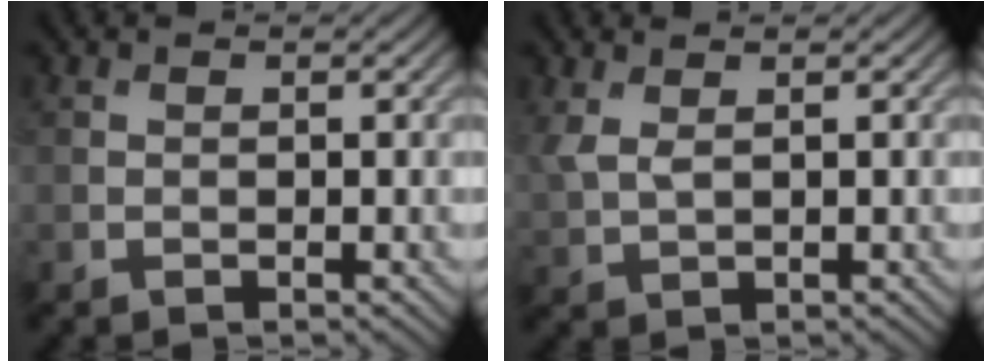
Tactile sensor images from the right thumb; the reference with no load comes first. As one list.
[{"total": 2.7, "force": [1.4, 1.1, 2.1], "torque": [-0.063, 0.002, 0.031]}]